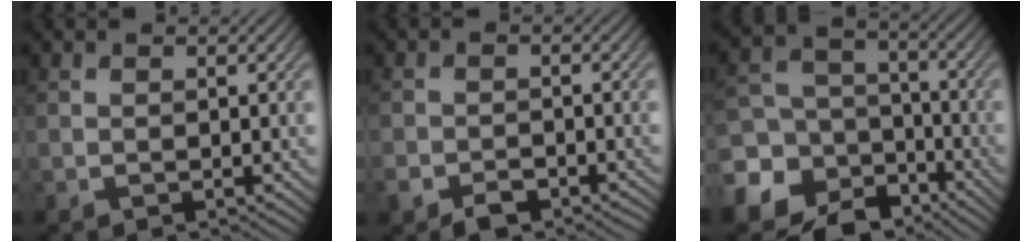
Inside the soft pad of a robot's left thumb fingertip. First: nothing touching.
{"total": 4.0, "force": [-2.7, 2.2, 1.9], "torque": [-0.030, -0.008, -0.051]}
{"total": 15.7, "force": [-9.4, 11.4, 5.1], "torque": [-0.169, -0.054, -0.152]}